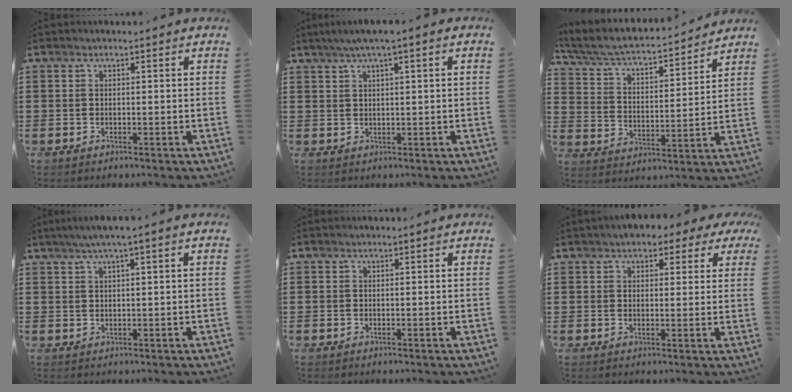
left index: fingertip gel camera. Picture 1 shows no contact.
{"total": 2.4, "force": [0.9, 0.1, 2.2], "torque": [-0.041, 0.000, 0.015]}
{"total": 4.8, "force": [4.2, 0.7, 2.2], "torque": [-0.063, -0.034, 0.064]}
{"total": 2.2, "force": [0.8, -0.1, 2.0], "torque": [-0.037, -0.001, 0.014]}
{"total": 0.0}
{"total": 3.5, "force": [2.4, 1.8, 1.7], "torque": [-0.034, 0.003, 0.041]}